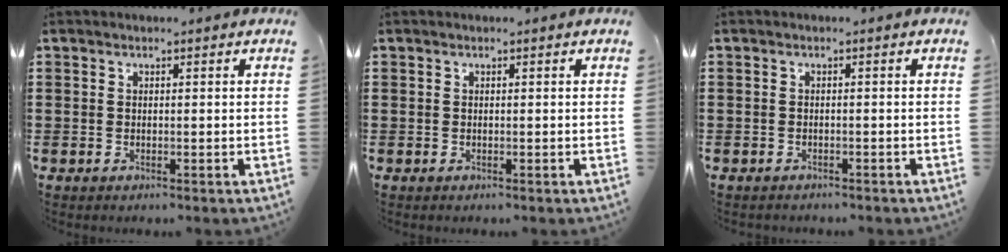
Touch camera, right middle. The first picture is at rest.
{"total": 0.0}
{"total": 0.6, "force": [-0.6, 0.0, 0.0], "torque": [-0.002, -0.001, -0.012]}